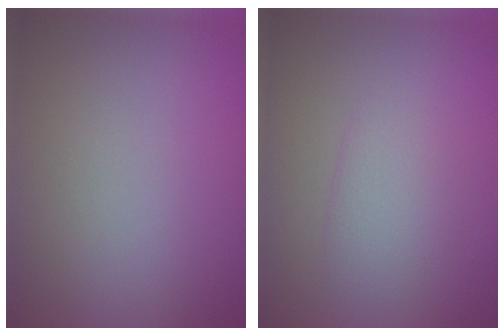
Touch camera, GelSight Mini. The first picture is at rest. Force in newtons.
{"total": 2.1, "press": 2.1, "slide": 0.1}